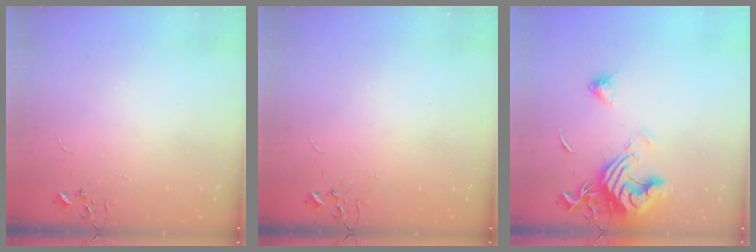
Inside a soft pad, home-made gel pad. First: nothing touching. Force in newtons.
{"total": 0.0}
{"total": 14.8, "press": 14.6, "slide": 1.8}